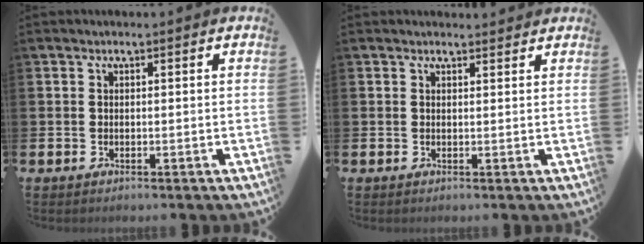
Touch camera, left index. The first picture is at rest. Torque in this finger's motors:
{"motor_torque": [0.60, -0.76, 0.10, 0.00]}